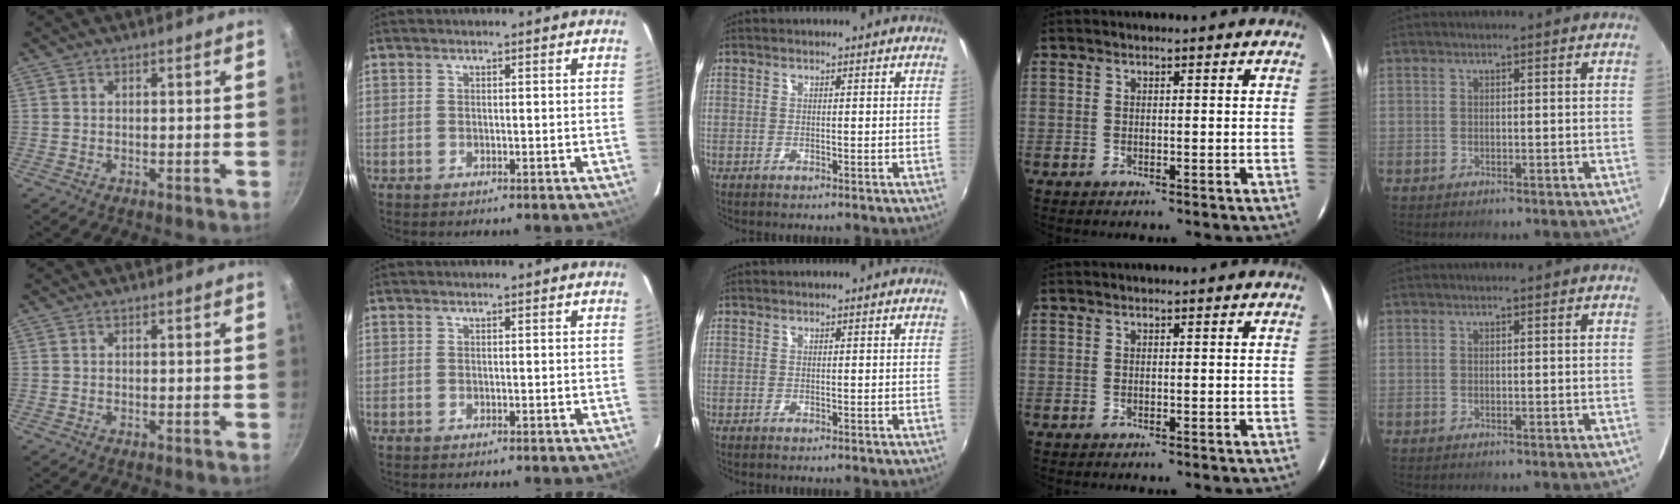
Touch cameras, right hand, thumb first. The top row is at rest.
{}